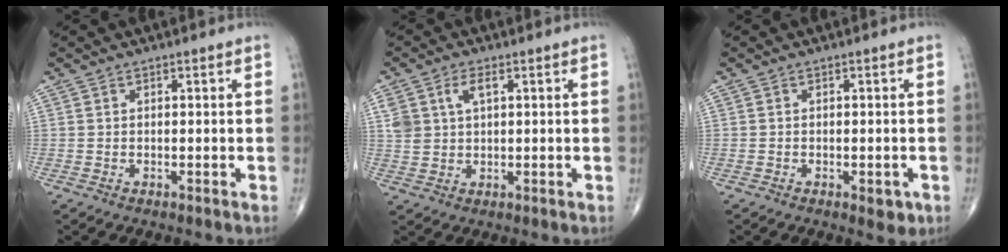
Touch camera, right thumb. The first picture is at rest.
{"total": 5.1, "force": [1.9, 2.9, 3.7], "torque": [-0.072, 0.001, 0.042]}
{"total": 2.9, "force": [-1.1, 1.4, 2.3], "torque": [-0.020, -0.001, -0.010]}